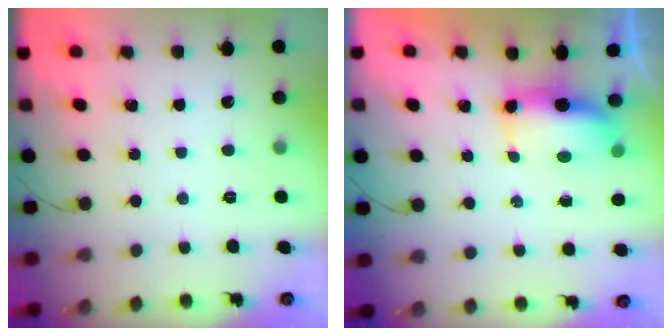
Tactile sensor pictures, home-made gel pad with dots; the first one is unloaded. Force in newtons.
{"total": 10.3, "press": 8.6, "slide": 5.7}